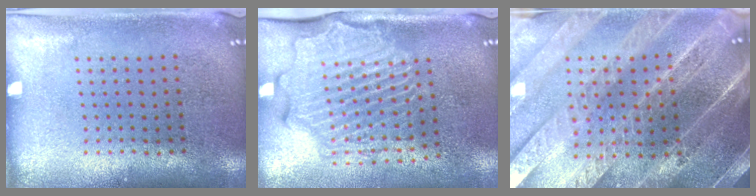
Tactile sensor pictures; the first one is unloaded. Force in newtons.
{"total": 2.6, "press": 2.3, "slide": 1.3}
{"total": 5.1, "press": 4.4, "slide": 2.6}